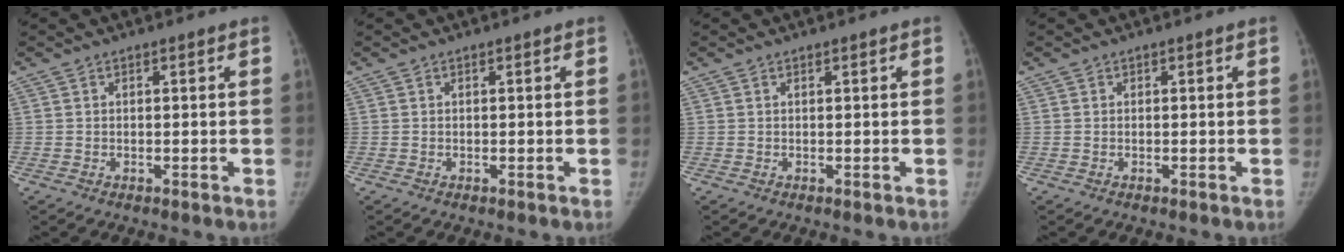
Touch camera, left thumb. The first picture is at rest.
{"total": 0.0}
{"total": 0.0}
{"total": 0.0}